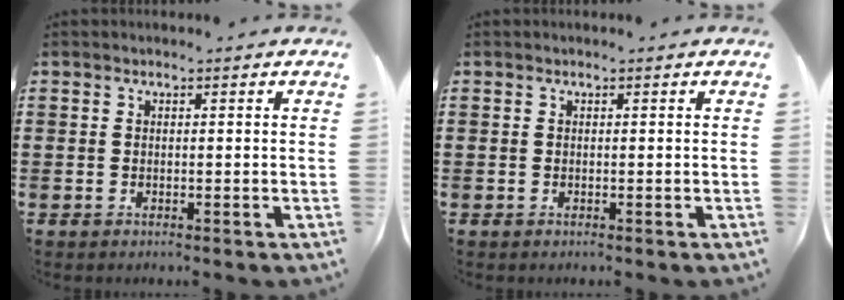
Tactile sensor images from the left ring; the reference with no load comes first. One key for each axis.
{"total": 0.0}